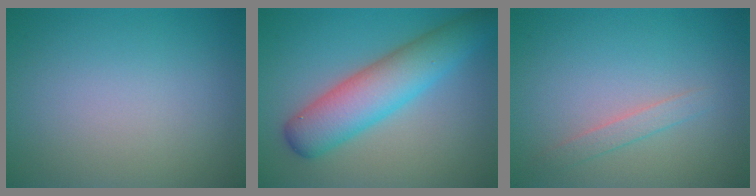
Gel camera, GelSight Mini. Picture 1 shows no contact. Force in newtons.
{"total": 6.6, "press": 6.6, "slide": 0.2}
{"total": 1.4, "press": 1.4, "slide": 0.0}